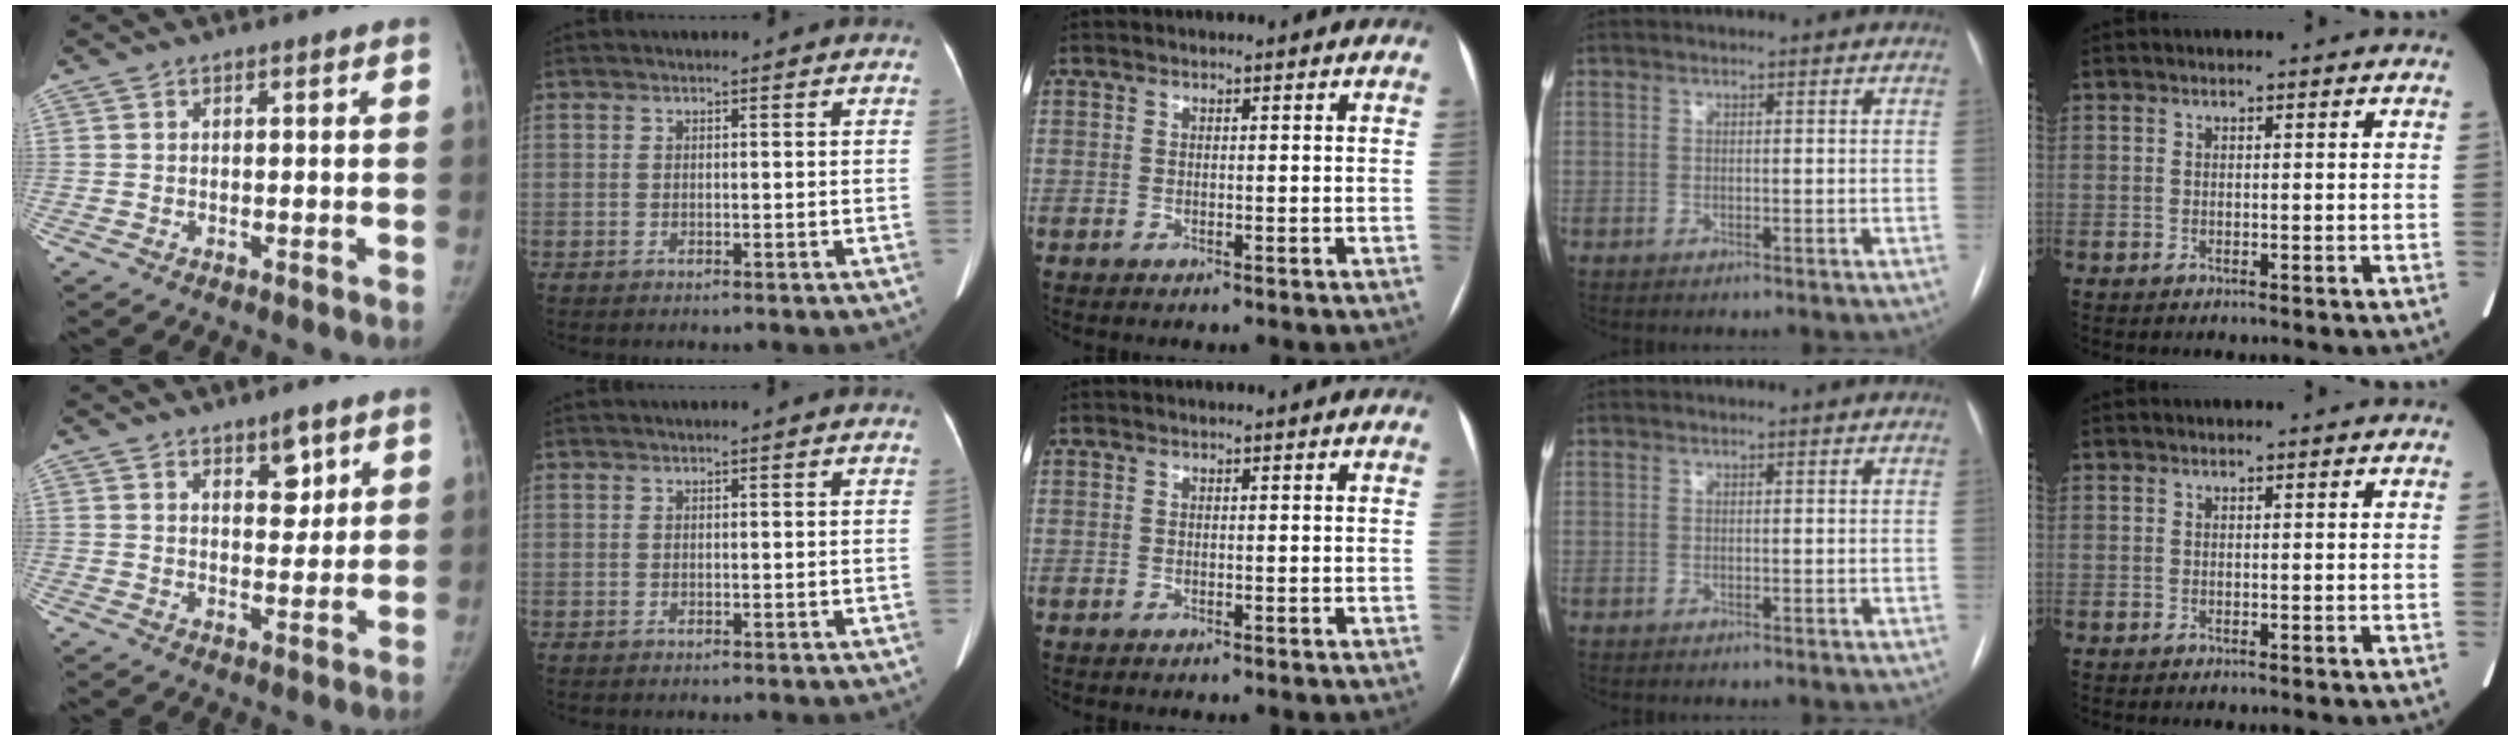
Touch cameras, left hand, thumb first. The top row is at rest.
{"thumb": {"total": 5.3, "force": [3.0, 2.6, 3.5], "torque": [-0.028, -0.020, 0.044]}}